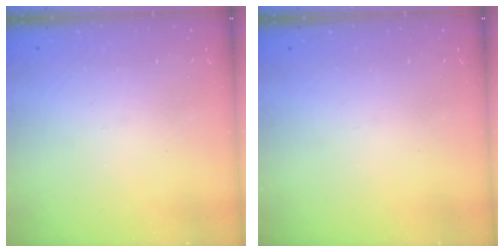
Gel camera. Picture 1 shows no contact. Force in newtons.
{"total": 0.0}